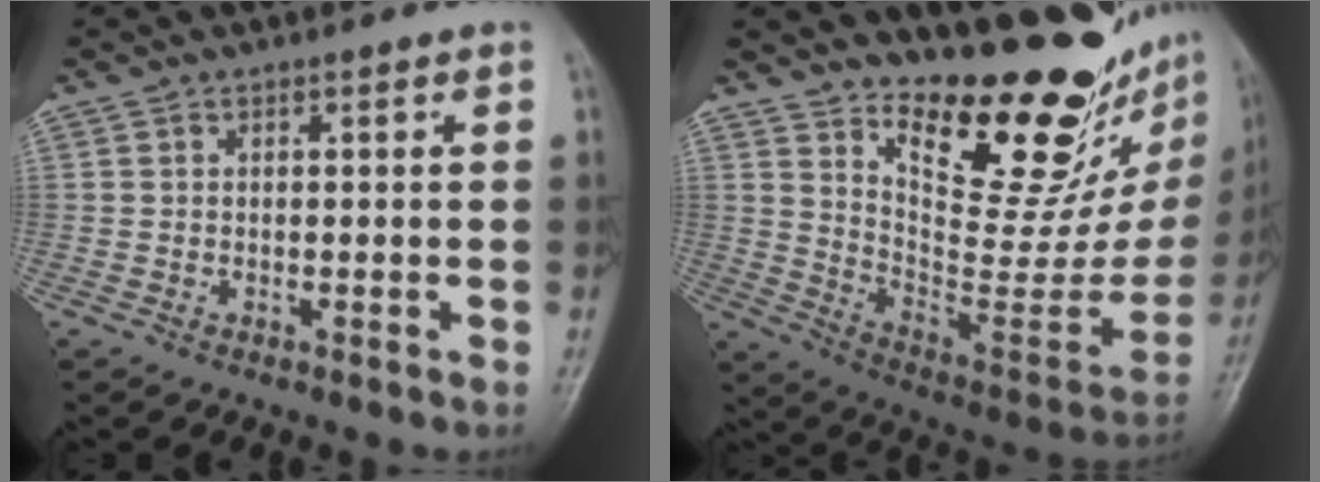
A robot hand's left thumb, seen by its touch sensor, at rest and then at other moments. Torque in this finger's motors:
{"motor_torque": [0.46, 0.20, 1.40, -1.37, 0.16]}